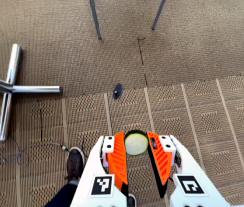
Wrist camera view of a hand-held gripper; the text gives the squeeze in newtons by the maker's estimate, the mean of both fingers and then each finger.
{"total": 7.6, "left": 7.5, "right": 7.7}